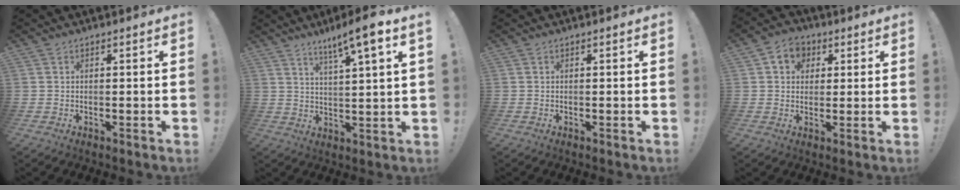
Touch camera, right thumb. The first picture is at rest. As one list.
[{"total": 9.2, "force": [6.1, 0.1, 6.8], "torque": [-0.100, -0.039, 0.095]}, {"total": 0.0}, {"total": 7.5, "force": [2.4, 6.5, 2.7], "torque": [-0.038, -0.001, 0.049]}]